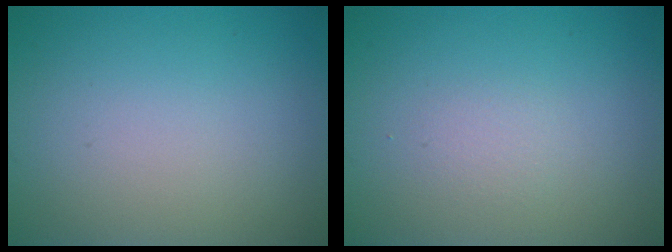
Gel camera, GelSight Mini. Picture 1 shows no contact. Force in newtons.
{"total": 0.9, "press": 0.9, "slide": 0.1}